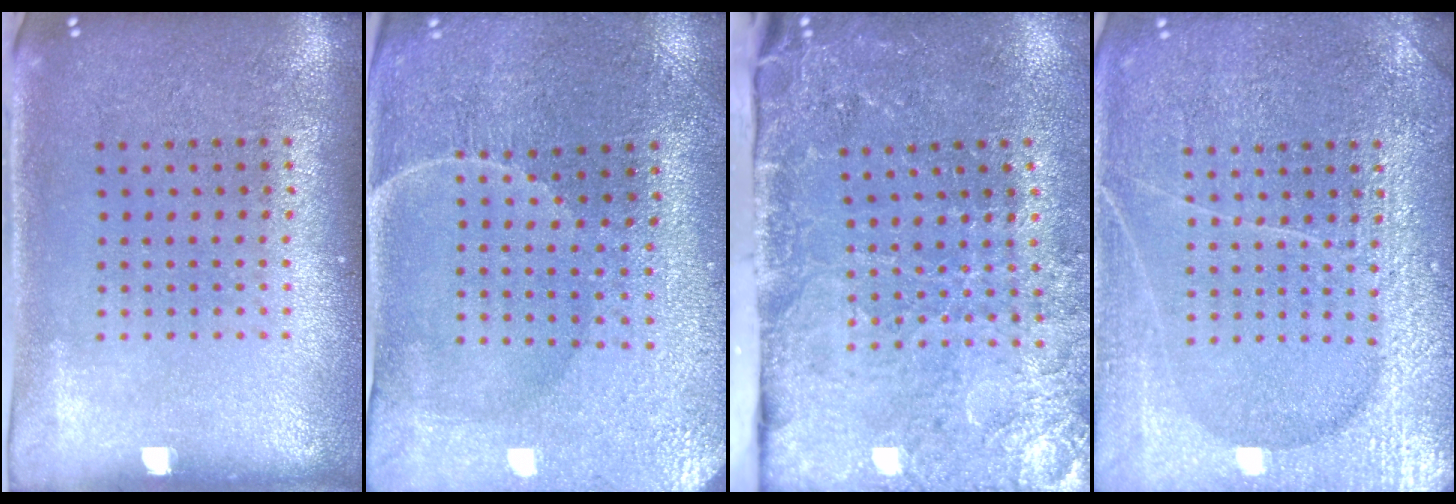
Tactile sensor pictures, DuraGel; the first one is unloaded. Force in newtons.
{"total": 1.0, "press": 0.9, "slide": 0.3}
{"total": 3.4, "press": 3.3, "slide": 0.9}
{"total": 6.5, "press": 6.4, "slide": 0.8}